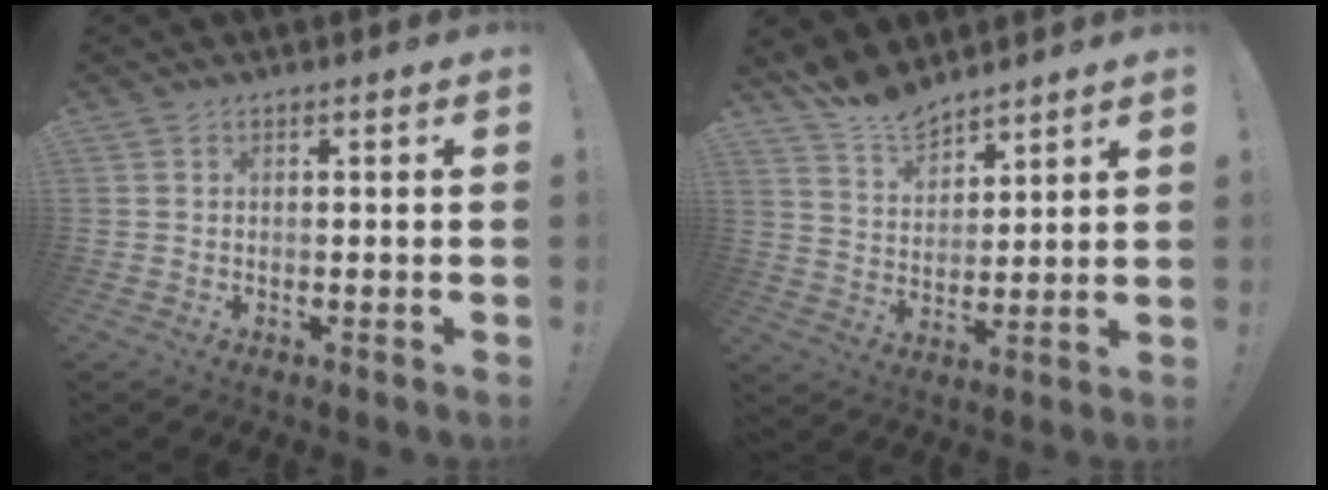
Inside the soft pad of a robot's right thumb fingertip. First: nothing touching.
{"total": 9.7, "force": [9.0, 3.1, 2.0], "torque": [-0.053, -0.068, 0.175]}